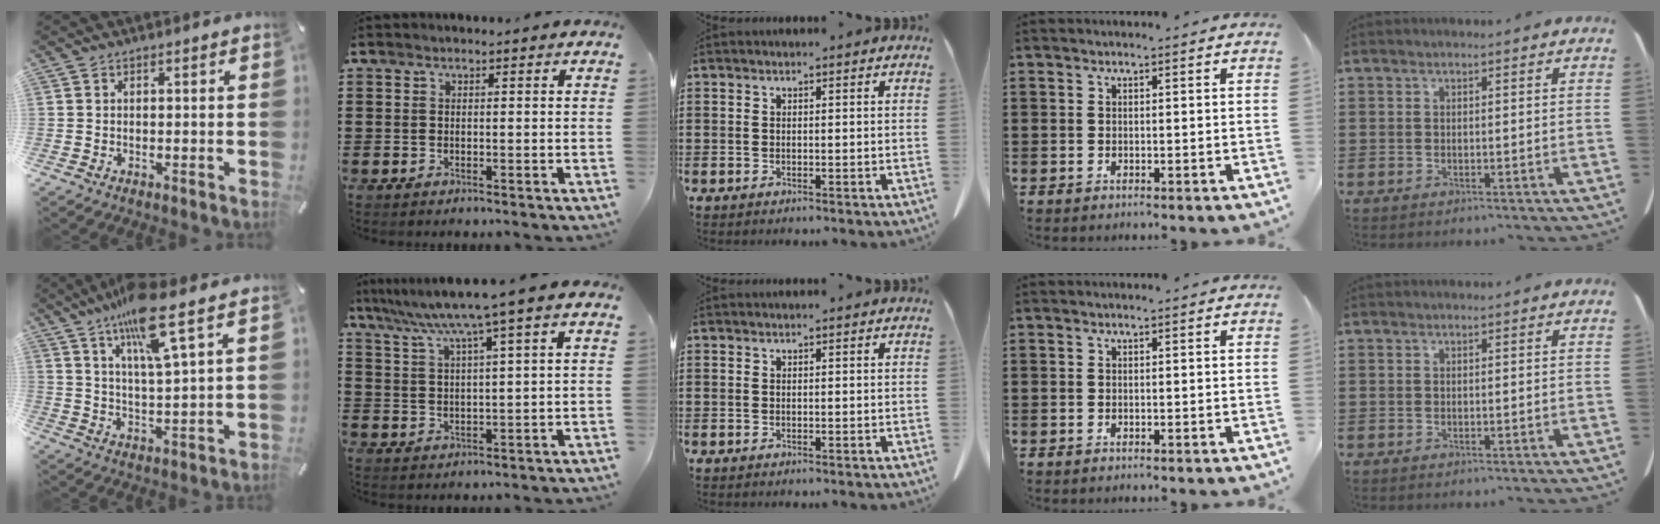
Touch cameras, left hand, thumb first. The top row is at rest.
{"thumb": {"total": 13.8, "force": [9.1, 1.7, 10.2], "torque": [-0.194, -0.033, 0.148]}, "index": {"total": 6.3, "force": [4.3, -0.6, 4.6], "torque": [-0.104, -0.023, 0.068]}}